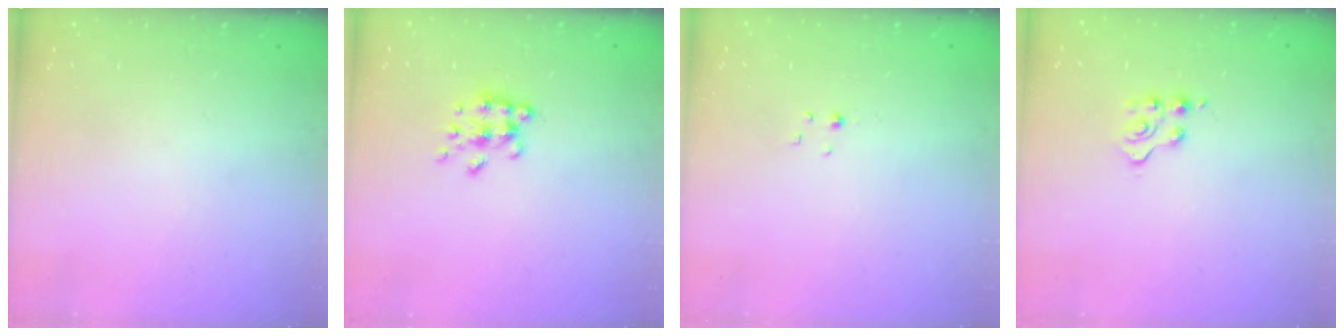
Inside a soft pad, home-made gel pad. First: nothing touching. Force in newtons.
{"total": 7.8, "press": 7.8, "slide": 0.8}
{"total": 1.1, "press": 1.1, "slide": 0.2}
{"total": 3.4, "press": 3.4, "slide": 0.5}